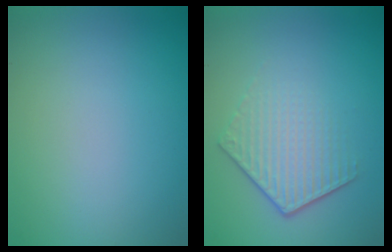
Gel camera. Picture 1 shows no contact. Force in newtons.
{"total": 4.3, "press": 3.0, "slide": 3.1}